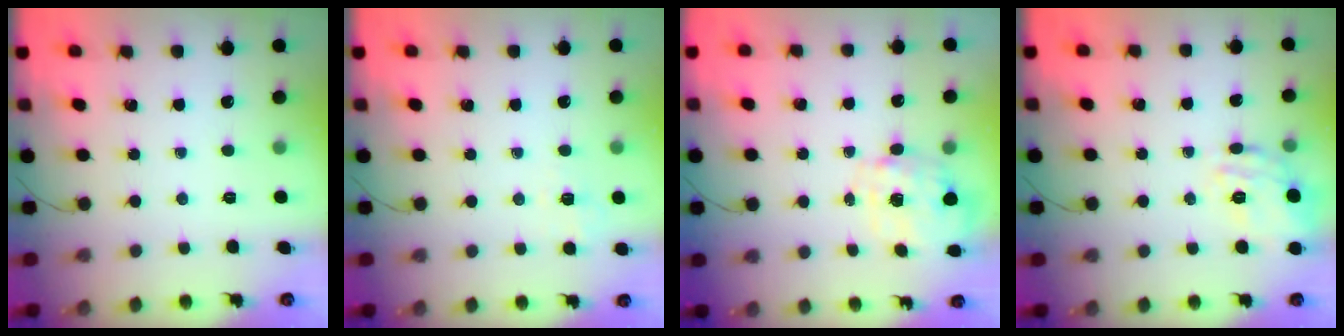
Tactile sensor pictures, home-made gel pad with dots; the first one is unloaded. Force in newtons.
{"total": 2.2, "press": 1.3, "slide": 1.8}
{"total": 2.9, "press": 2.7, "slide": 0.9}
{"total": 9.6, "press": 9.6, "slide": 0.7}